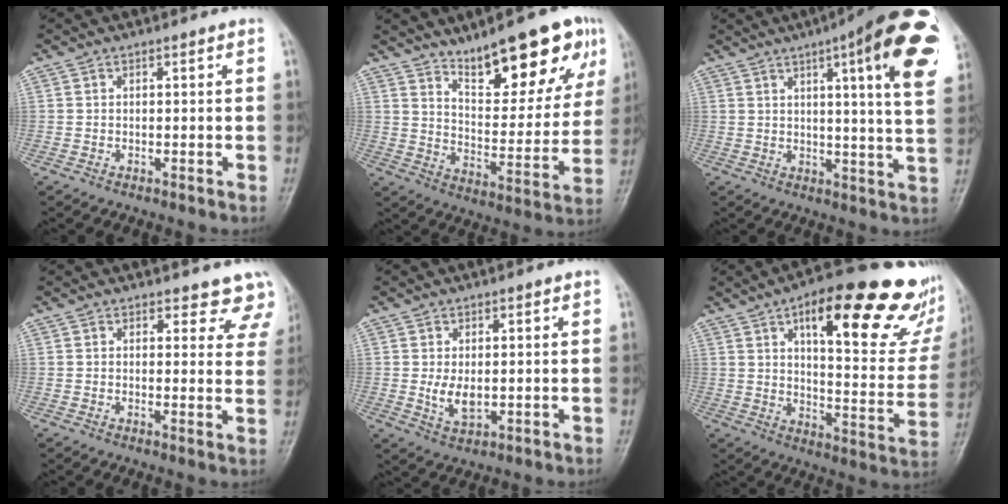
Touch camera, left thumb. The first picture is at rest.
{"total": 15.0, "force": [9.5, 5.3, 10.4], "torque": [-0.100, -0.050, 0.148]}
{"total": 20.6, "force": [8.8, 3.7, 18.3], "torque": [-0.223, -0.020, 0.107]}
{"total": 7.0, "force": [6.4, 2.8, 0.7], "torque": [0.043, -0.031, 0.046]}
{"total": 4.1, "force": [0.2, 2.4, 3.3], "torque": [-0.057, -0.012, 0.011]}
{"total": 29.2, "force": [16.0, 9.6, 22.5], "torque": [-0.266, -0.044, 0.224]}